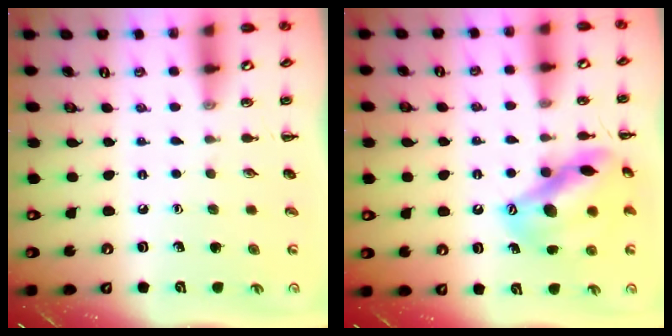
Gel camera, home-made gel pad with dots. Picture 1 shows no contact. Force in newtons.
{"total": 15.5, "press": 15.0, "slide": 3.9}